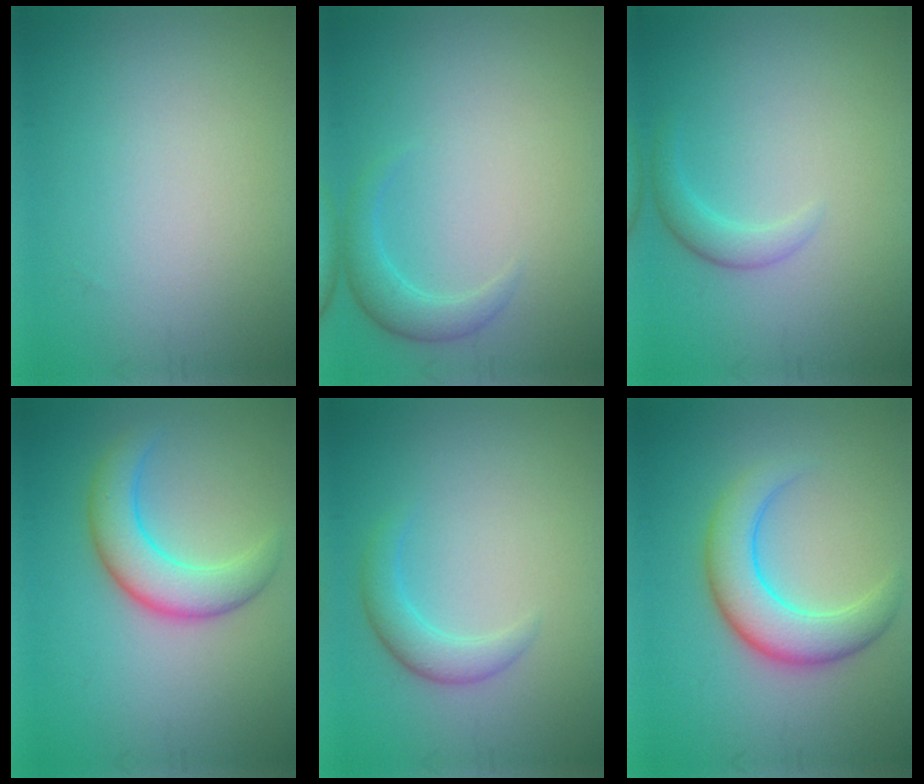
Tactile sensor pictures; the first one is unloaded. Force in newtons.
{"total": 2.1, "press": 2.1, "slide": 0.2}
{"total": 1.8, "press": 1.8, "slide": 0.1}
{"total": 5.0, "press": 5.0, "slide": 0.1}
{"total": 2.5, "press": 2.5, "slide": 0.0}
{"total": 5.7, "press": 5.7, "slide": 0.1}